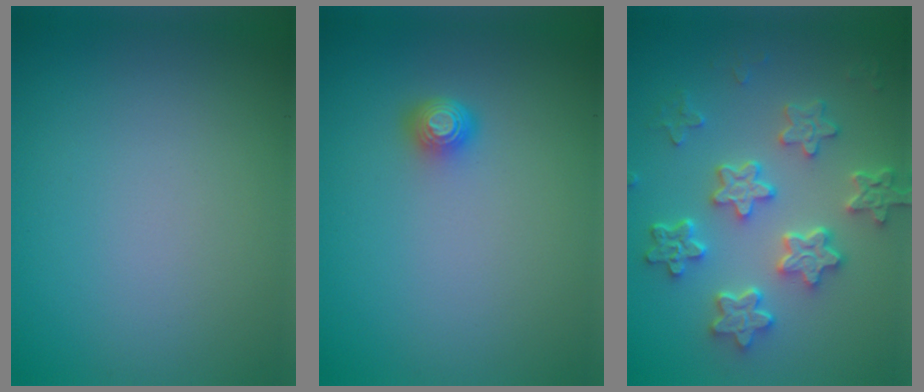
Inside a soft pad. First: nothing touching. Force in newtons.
{"total": 1.7, "press": 1.3, "slide": 1.2}
{"total": 5.8, "press": 4.7, "slide": 3.4}